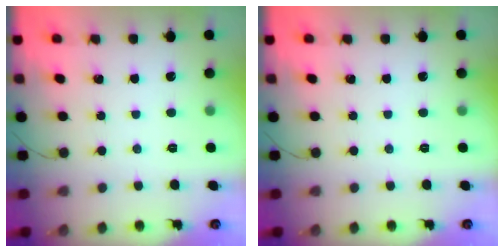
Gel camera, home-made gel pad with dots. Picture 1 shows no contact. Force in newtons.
{"total": 0.0}